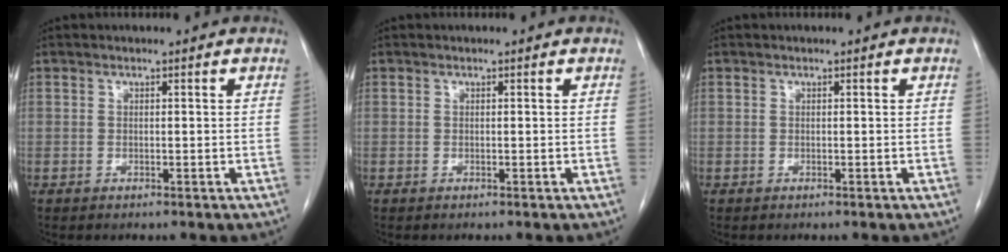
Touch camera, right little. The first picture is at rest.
{"total": 0.0}
{"total": 0.0}